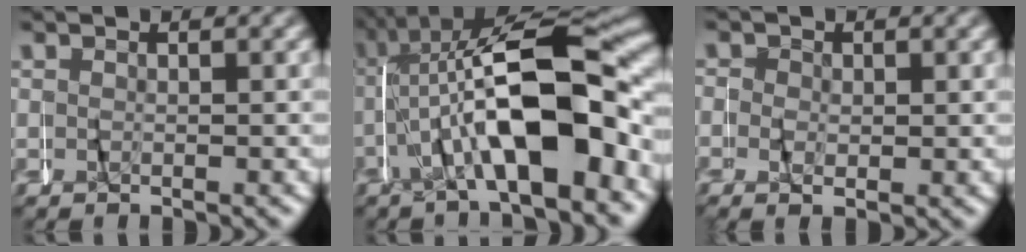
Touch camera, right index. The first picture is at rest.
{"total": 13.6, "force": [-0.2, 5.4, 12.5], "torque": [-0.209, 0.004, 0.005]}
{"total": 1.3, "force": [0.0, 0.9, 0.9], "torque": [-0.010, 0.000, -0.003]}